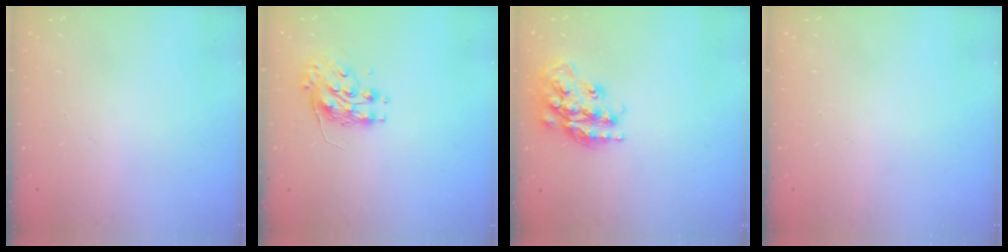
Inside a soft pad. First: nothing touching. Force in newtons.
{"total": 8.1, "press": 8.1, "slide": 0.1}
{"total": 18.6, "press": 18.5, "slide": 1.5}
{"total": 0.0}